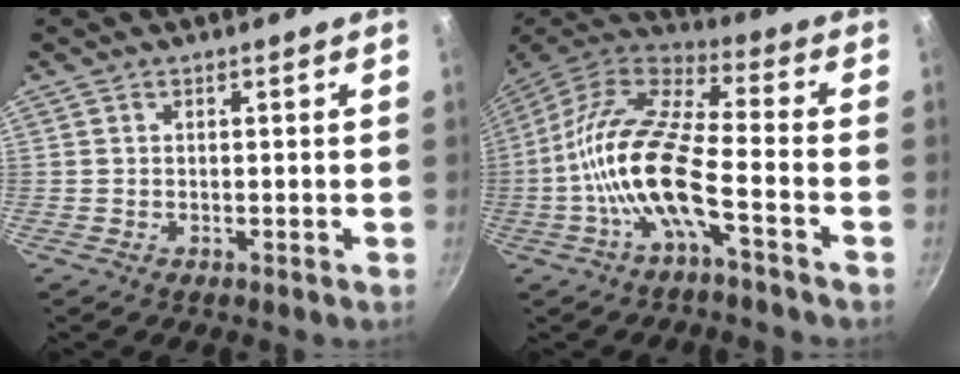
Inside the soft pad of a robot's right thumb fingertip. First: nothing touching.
{"total": 15.7, "force": [-4.9, 4.9, 14.1], "torque": [-0.276, 0.045, -0.110]}